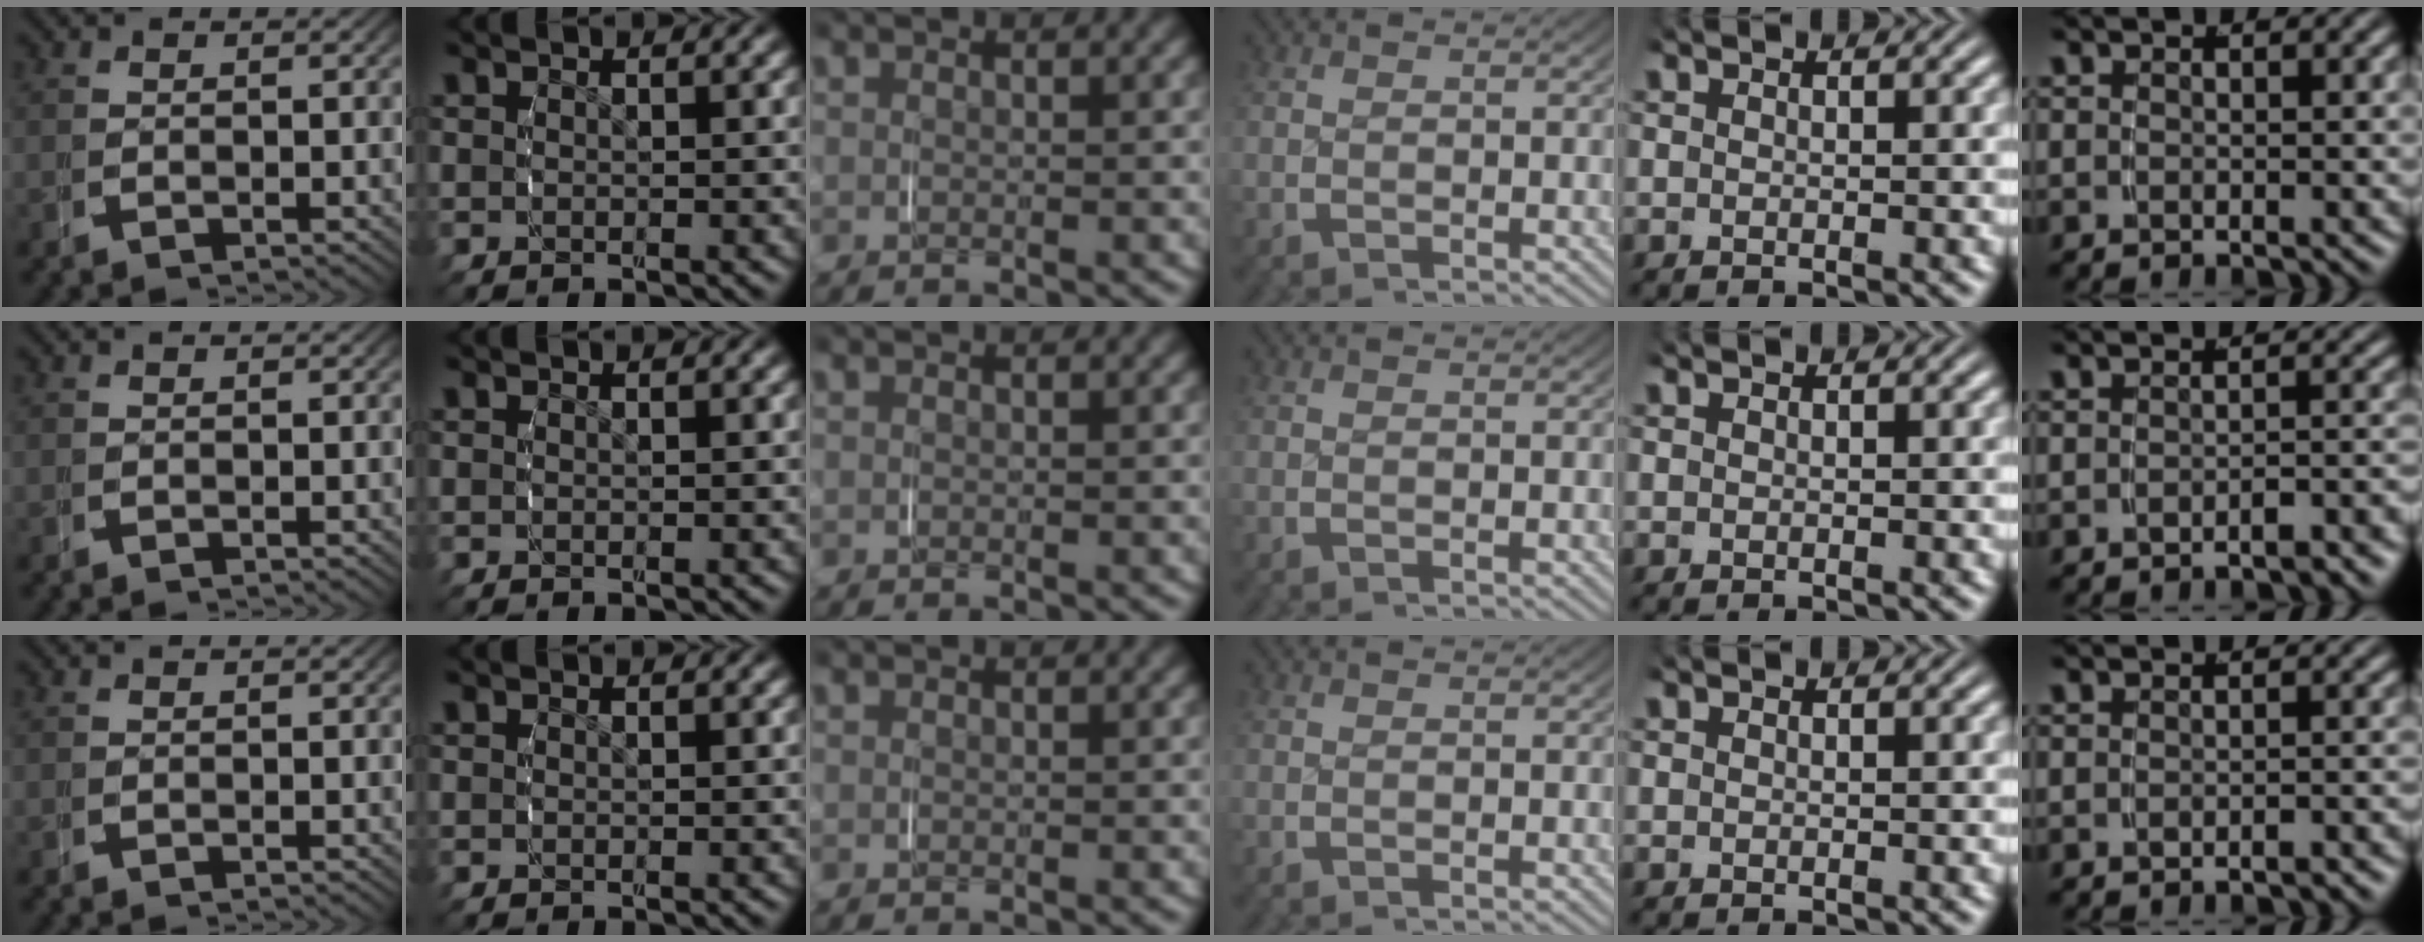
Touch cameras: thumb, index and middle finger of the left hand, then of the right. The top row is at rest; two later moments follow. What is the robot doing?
{"motion": "grasp_and_lifting", "object": "string"}